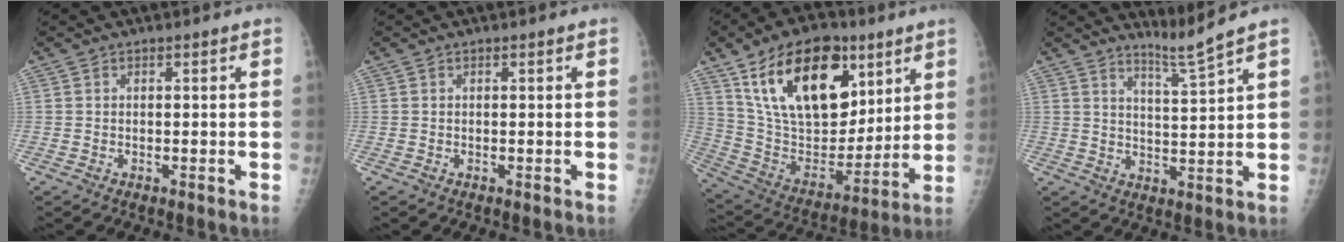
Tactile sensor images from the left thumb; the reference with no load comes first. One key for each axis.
{"total": 0.0}
{"total": 25.8, "fx": 12.5, "fy": 14.9, "fz": 17.0, "tx": -0.259, "ty": -0.034, "tz": 0.226}
{"total": 4.5, "fx": 4.0, "fy": -1.9, "fz": 1.1, "tx": -0.023, "ty": -0.053, "tz": 0.081}